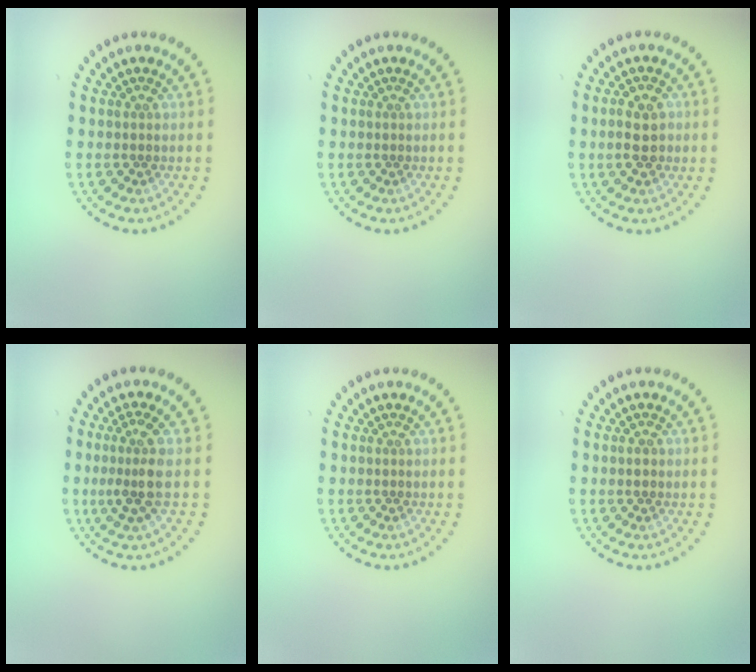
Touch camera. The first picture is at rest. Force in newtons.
{"total": 0.0}
{"total": 3.0, "press": 3.0, "slide": 0.2}
{"total": 2.7, "press": 2.2, "slide": 1.7}
{"total": 0.0}
{"total": 1.1, "press": 1.1, "slide": 0.1}